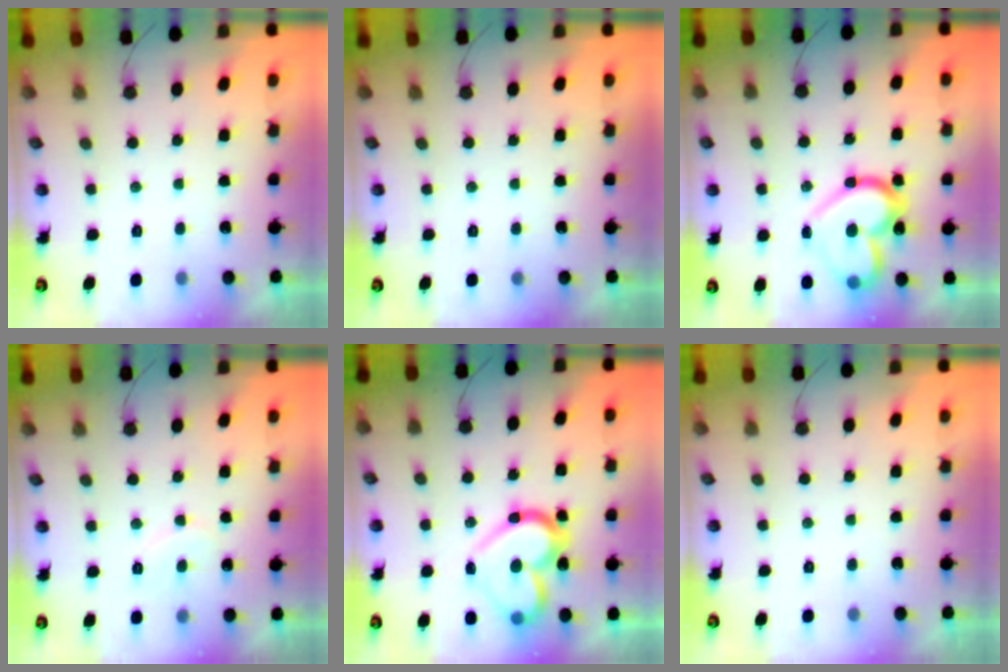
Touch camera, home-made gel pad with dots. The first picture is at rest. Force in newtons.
{"total": 0.0}
{"total": 17.6, "press": 17.5, "slide": 1.1}
{"total": 6.5, "press": 6.4, "slide": 0.6}
{"total": 17.6, "press": 17.5, "slide": 1.2}
{"total": 0.0}